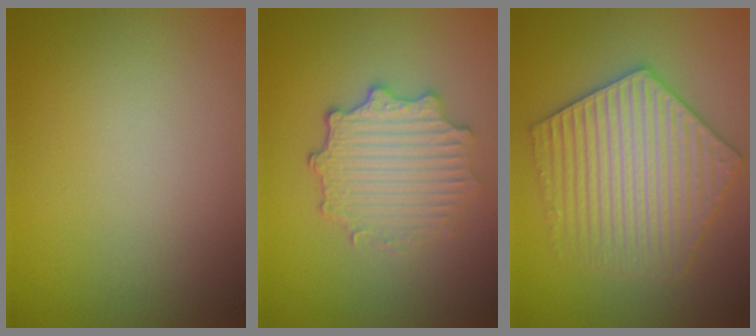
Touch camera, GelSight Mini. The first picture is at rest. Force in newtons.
{"total": 4.5, "press": 3.7, "slide": 2.6}
{"total": 6.2, "press": 6.1, "slide": 1.0}